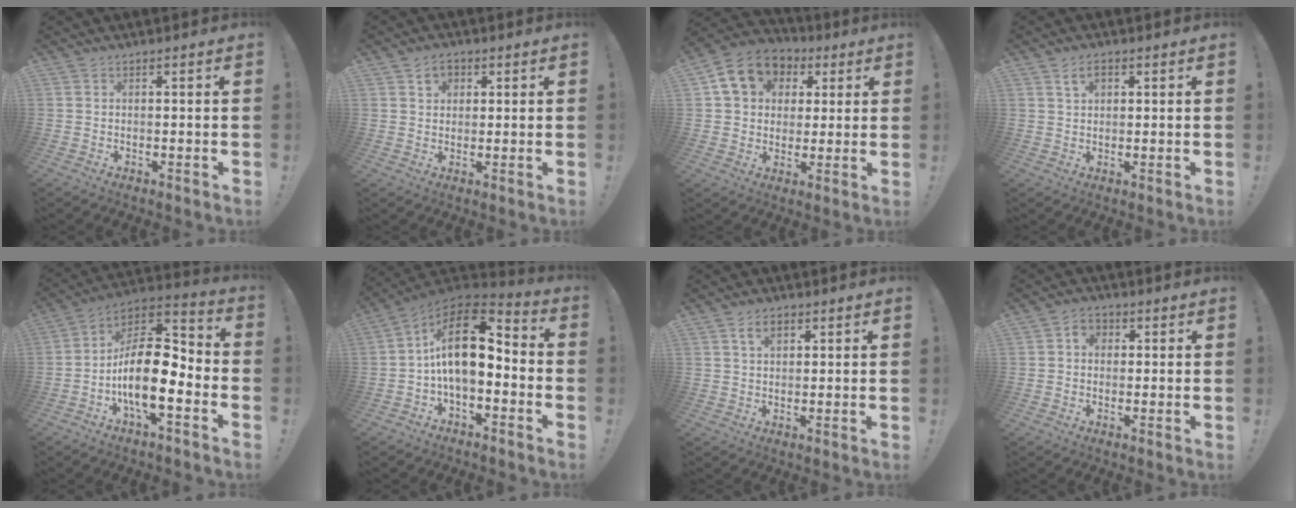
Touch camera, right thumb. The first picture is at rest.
{"total": 4.0, "force": [1.7, 3.2, 1.7], "torque": [-0.024, -0.001, 0.030]}
{"total": 13.6, "force": [5.1, 10.9, 6.4], "torque": [-0.088, -0.014, 0.100]}
{"total": 3.7, "force": [1.7, 2.3, 2.4], "torque": [-0.042, 0.003, 0.030]}
{"total": 17.3, "force": [-4.6, 7.6, 14.8], "torque": [-0.276, 0.016, -0.073]}
{"total": 17.0, "force": [2.0, 9.0, 14.2], "torque": [-0.250, 0.003, 0.037]}
{"total": 4.4, "force": [2.0, 2.5, 3.0], "torque": [-0.046, 0.001, 0.035]}
{"total": 4.1, "force": [0.8, 3.4, 2.1], "torque": [-0.029, 0.005, 0.013]}